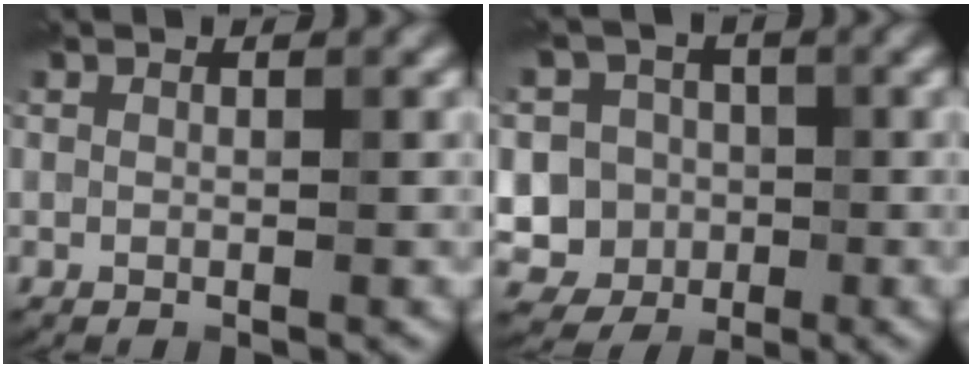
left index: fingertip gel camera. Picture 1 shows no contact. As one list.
[{"total": 7.6, "force": [-1.0, 7.2, 2.0], "torque": [-0.030, 0.025, -0.054]}]